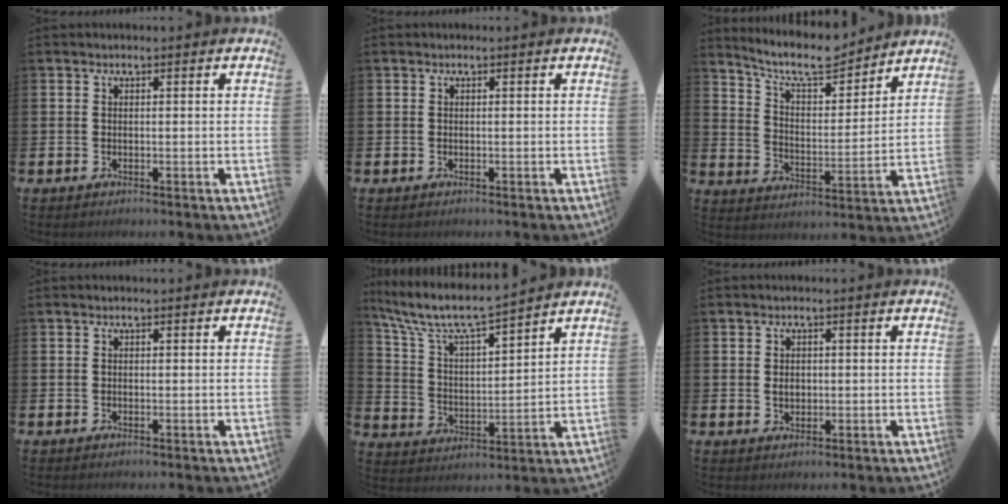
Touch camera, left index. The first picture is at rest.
{"total": 0.0}
{"total": 9.0, "force": [8.3, 1.9, 3.0], "torque": [-0.079, -0.056, 0.145]}
{"total": 0.0}
{"total": 8.0, "force": [7.3, 1.1, 3.2], "torque": [-0.098, -0.045, 0.124]}
{"total": 1.6, "force": [0.3, 1.3, 1.0], "torque": [-0.002, 0.001, 0.000]}